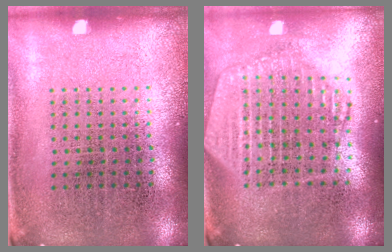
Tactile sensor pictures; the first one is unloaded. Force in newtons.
{"total": 2.3, "press": 2.1, "slide": 1.1}